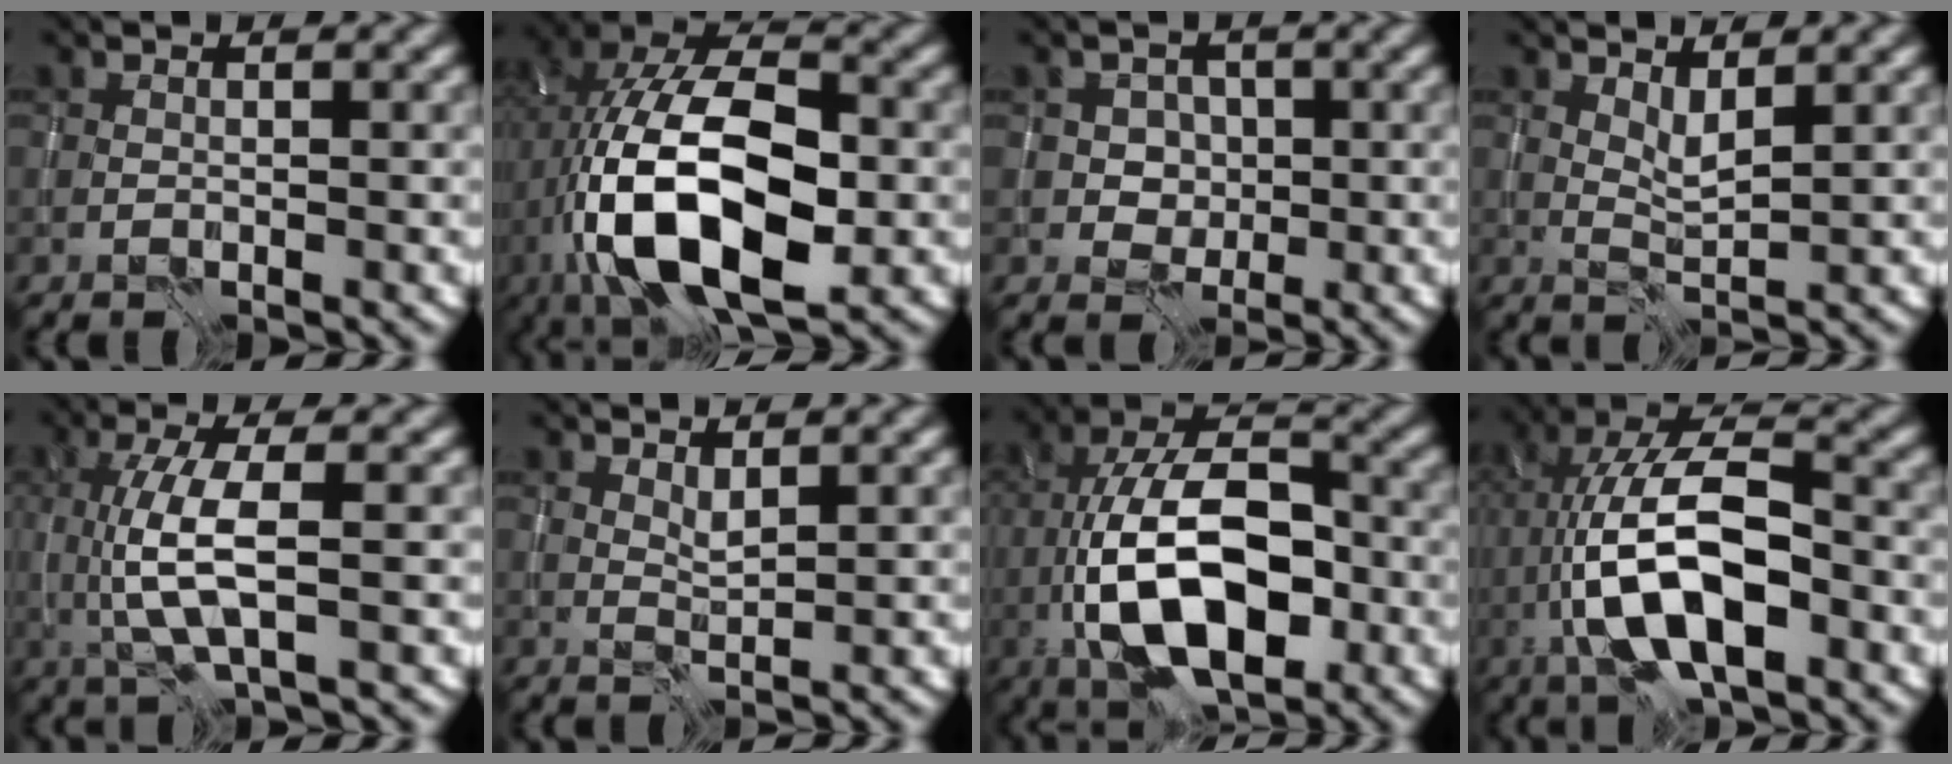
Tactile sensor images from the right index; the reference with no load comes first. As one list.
[{"total": 15.4, "force": [-3.2, 7.7, 12.9], "torque": [-0.235, 0.010, -0.059]}, {"total": 2.7, "force": [0.4, 2.4, 0.9], "torque": [-0.007, -0.003, 0.007]}, {"total": 1.7, "force": [1.1, 0.4, 1.3], "torque": [-0.028, -0.006, 0.023]}, {"total": 5.3, "force": [0.0, 1.5, 5.0], "torque": [-0.112, -0.004, 0.002]}, {"total": 1.1, "force": [0.8, 0.2, 0.7], "torque": [-0.018, -0.002, 0.017]}, {"total": 12.5, "force": [-4.1, 5.8, 10.3], "torque": [-0.182, 0.008, -0.081]}, {"total": 11.0, "force": [-3.0, 4.3, 9.7], "torque": [-0.181, 0.017, -0.059]}]